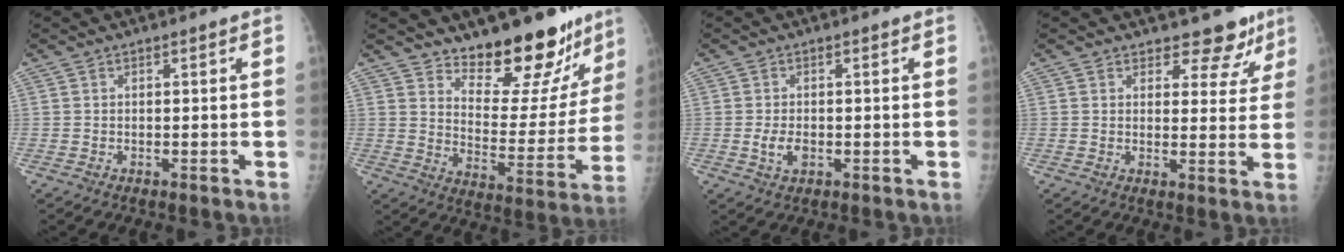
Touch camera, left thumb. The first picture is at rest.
{"total": 17.4, "force": [15.0, 5.9, 6.7], "torque": [-0.032, -0.129, 0.210]}
{"total": 3.2, "force": [-0.6, 1.9, 2.5], "torque": [-0.047, -0.003, -0.009]}
{"total": 6.8, "force": [5.6, 3.5, 1.4], "torque": [0.016, -0.038, 0.062]}